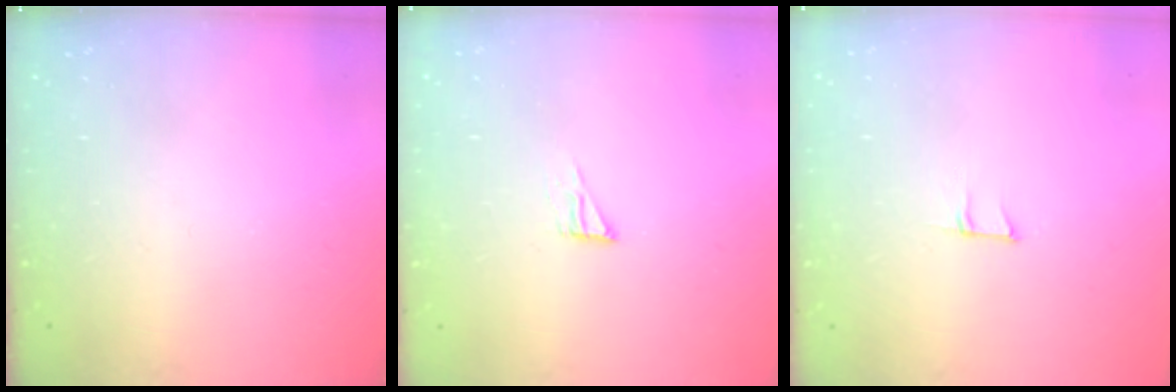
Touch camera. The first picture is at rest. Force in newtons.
{"total": 4.3, "press": 4.3, "slide": 0.3}
{"total": 5.5, "press": 5.4, "slide": 0.8}